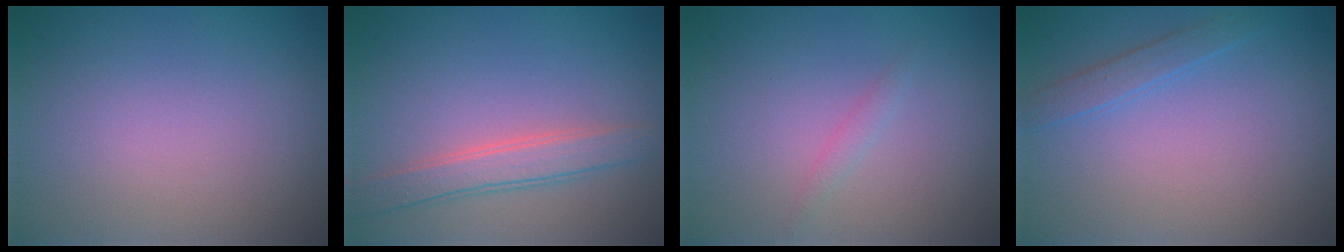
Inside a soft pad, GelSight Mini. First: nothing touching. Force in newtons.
{"total": 3.0, "press": 3.0, "slide": 0.2}
{"total": 0.8, "press": 0.8, "slide": 0.0}
{"total": 1.3, "press": 1.3, "slide": 0.1}